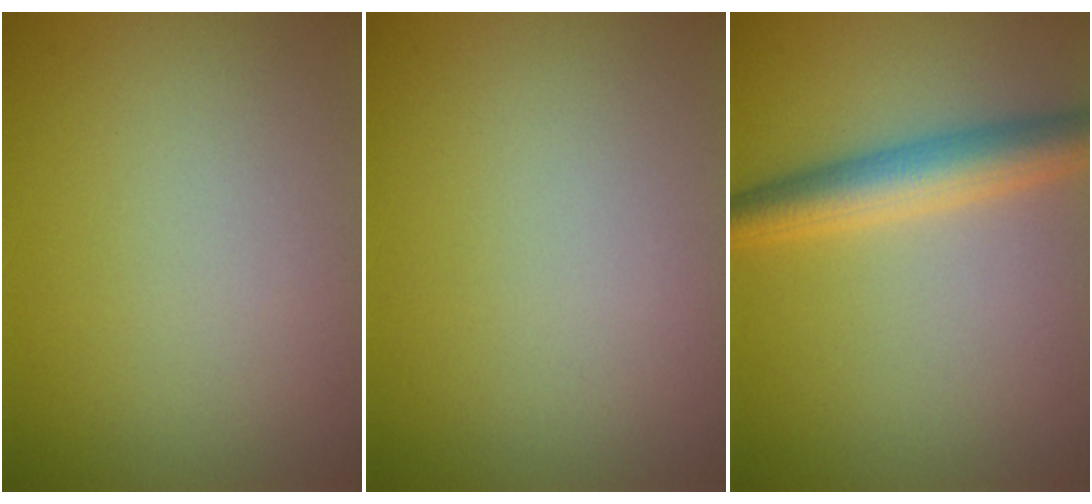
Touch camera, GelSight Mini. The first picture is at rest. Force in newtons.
{"total": 0.0}
{"total": 4.7, "press": 4.7, "slide": 0.1}